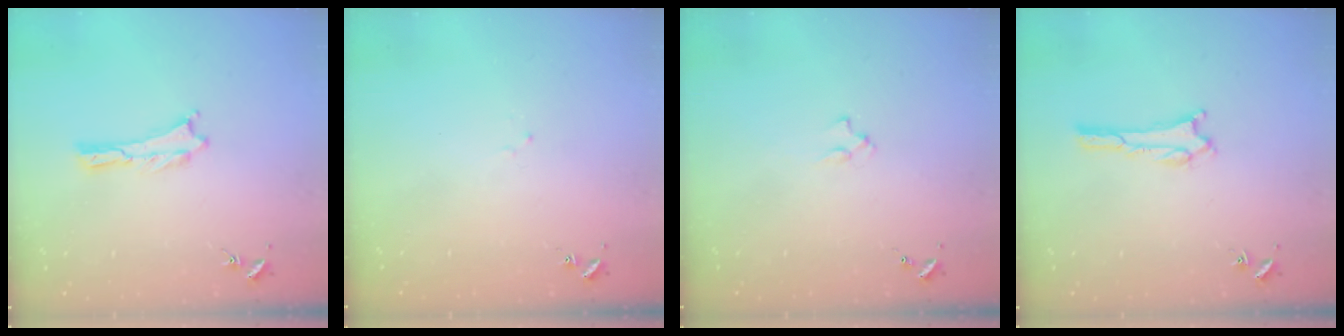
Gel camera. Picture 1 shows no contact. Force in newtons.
{"total": 1.1, "press": 1.0, "slide": 0.2}
{"total": 1.3, "press": 1.3, "slide": 0.3}
{"total": 1.1, "press": 1.0, "slide": 0.1}